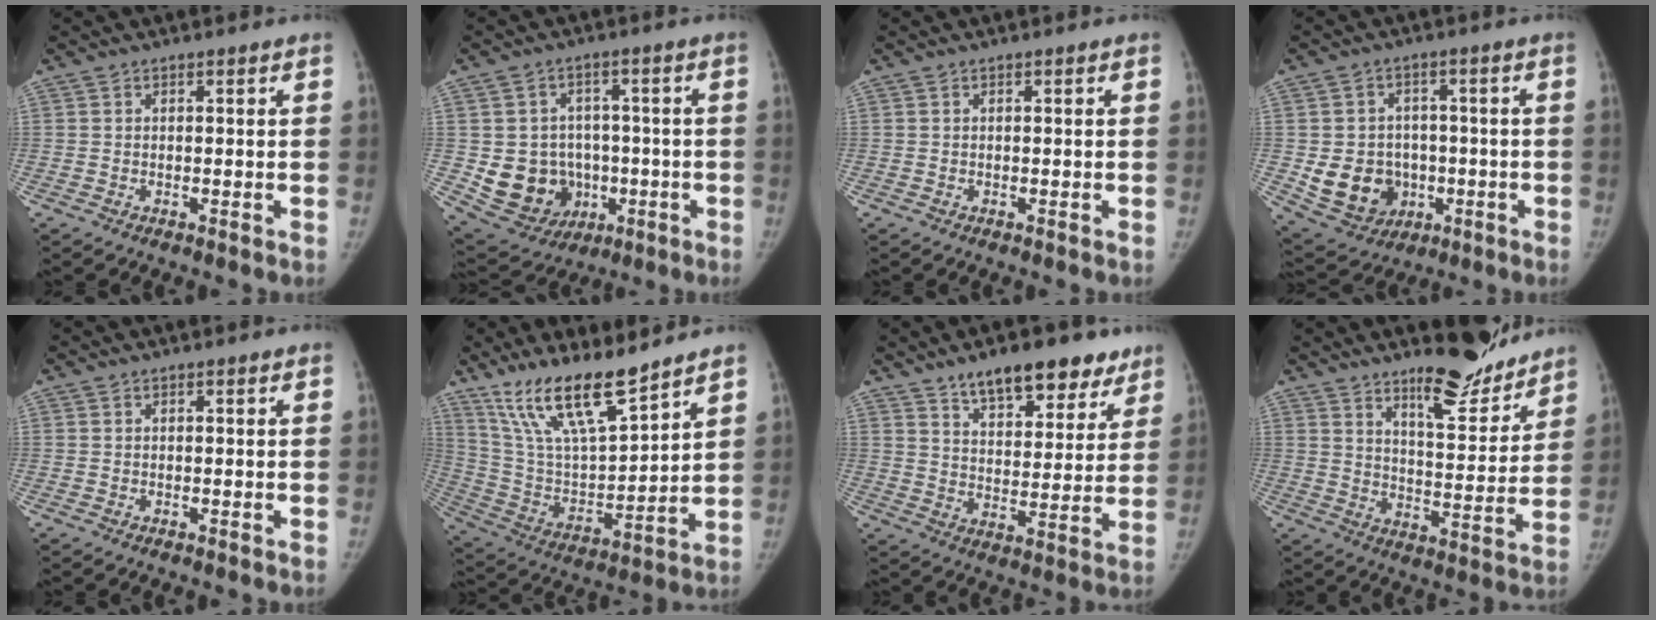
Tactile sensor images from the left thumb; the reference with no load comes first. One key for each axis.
{"total": 12.7, "fx": -1.9, "fy": 11.3, "fz": 5.5, "tx": -0.067, "ty": 0.012, "tz": -0.005}
{"total": 0.0}
{"total": 11.5, "fx": -1.9, "fy": 10.0, "fz": 5.4, "tx": -0.060, "ty": 0.006, "tz": -0.011}
{"total": 0.0}
{"total": 17.9, "fx": 13.4, "fy": 4.4, "fz": 11.0, "tx": -0.177, "ty": -0.067, "tz": 0.260}
{"total": 15.5, "fx": 10.7, "fy": 7.2, "fz": 8.7, "tx": -0.066, "ty": -0.048, "tz": 0.160}
{"total": 12.7, "fx": 10.4, "fy": 3.4, "fz": 6.5, "tx": -0.058, "ty": -0.081, "tz": 0.162}